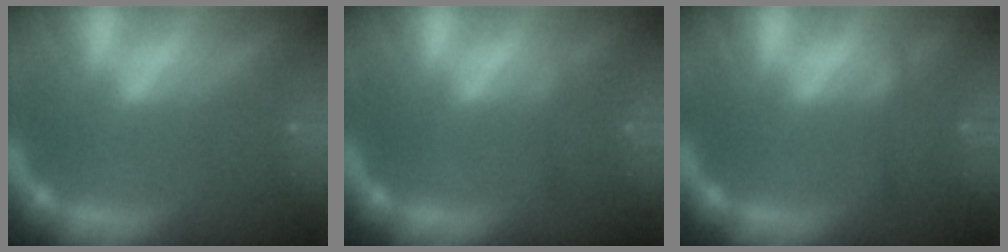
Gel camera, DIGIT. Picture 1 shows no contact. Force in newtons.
{"total": 0.9}
{"total": 1.4}